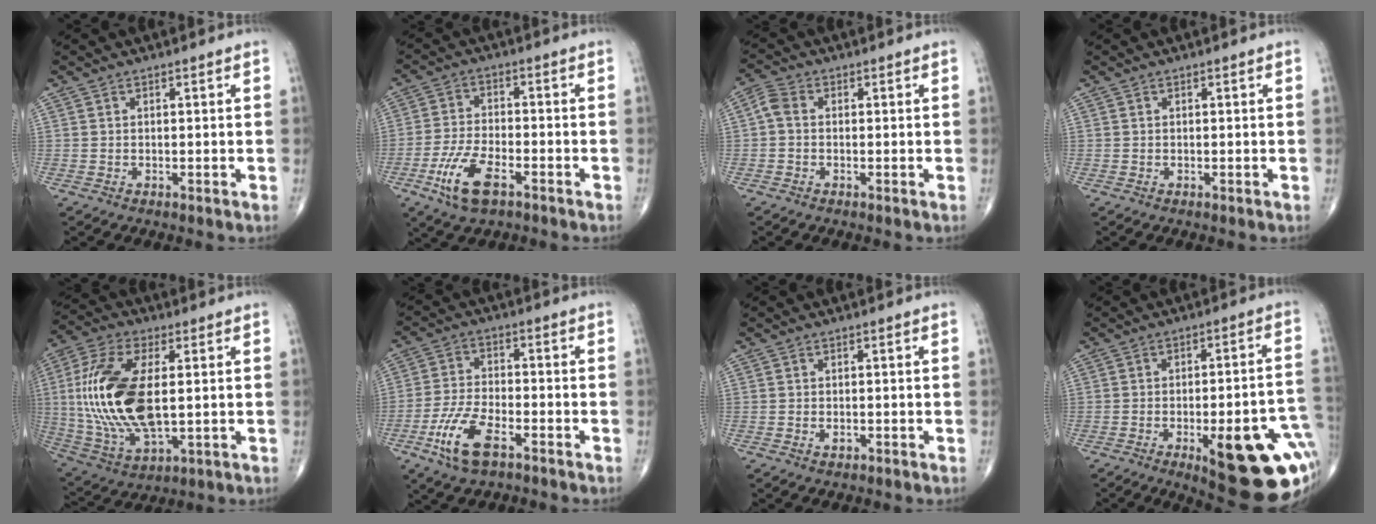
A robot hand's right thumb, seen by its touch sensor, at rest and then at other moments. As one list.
[{"total": 9.5, "force": [-4.8, 4.0, 7.2], "torque": [-0.151, 0.014, -0.089]}, {"total": 3.1, "force": [-0.1, 2.1, 2.2], "torque": [-0.047, 0.008, -0.013]}, {"total": 0.0}, {"total": 21.1, "force": [1.4, 10.1, 18.5], "torque": [-0.396, -0.011, 0.030]}, {"total": 10.1, "force": [-5.2, 4.1, 7.5], "torque": [-0.161, 0.018, -0.099]}, {"total": 1.1, "force": [-0.5, 0.6, 0.8], "torque": [-0.011, 0.002, -0.008]}, {"total": 22.1, "force": [-7.1, 6.7, 19.8], "torque": [-0.189, 0.018, -0.072]}]